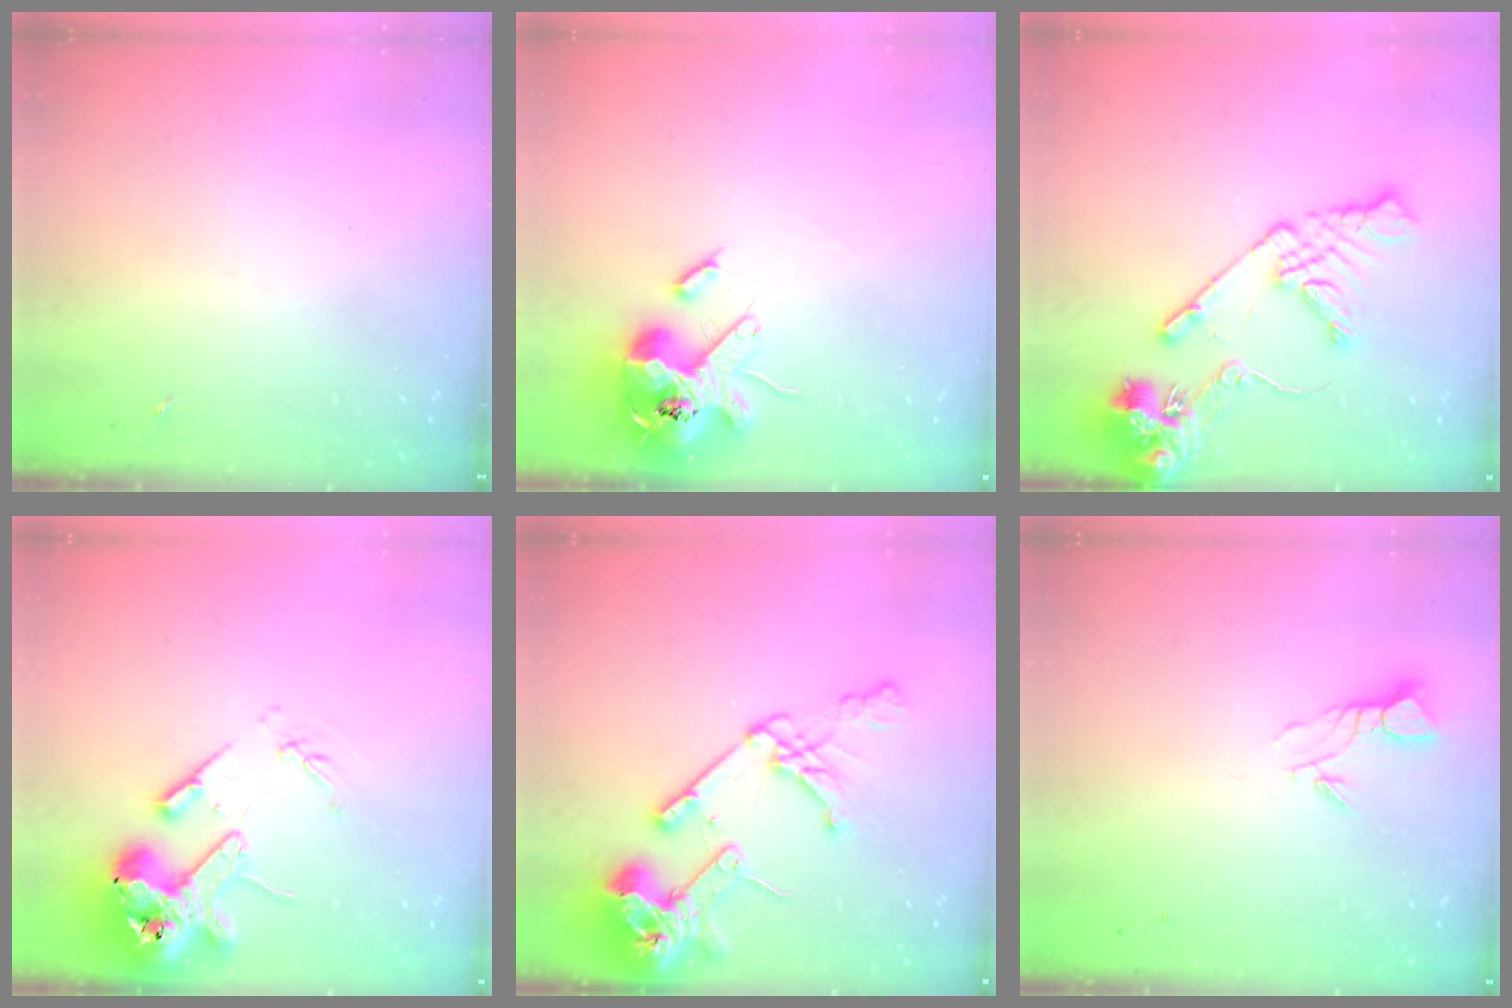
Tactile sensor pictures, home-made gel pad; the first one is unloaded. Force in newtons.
{"total": 15.3, "press": 15.1, "slide": 2.5}
{"total": 15.4, "press": 15.2, "slide": 2.2}
{"total": 16.3, "press": 16.0, "slide": 2.6}
{"total": 18.6, "press": 18.4, "slide": 2.4}
{"total": 3.8, "press": 3.8, "slide": 0.3}